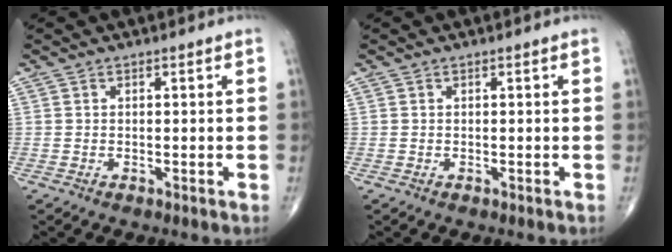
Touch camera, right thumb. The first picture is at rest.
{"total": 0.0}